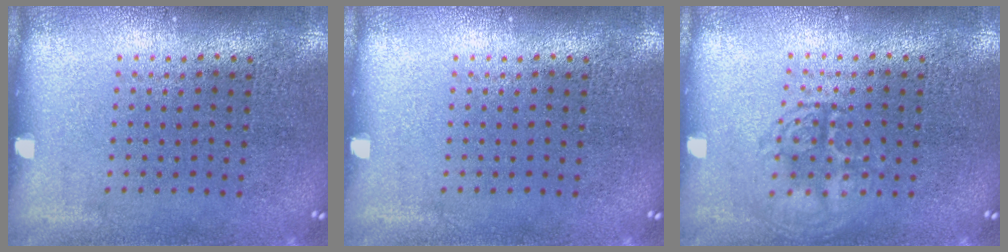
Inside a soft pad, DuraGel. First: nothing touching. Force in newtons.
{"total": 0.0}
{"total": 2.4, "press": 2.3, "slide": 0.3}